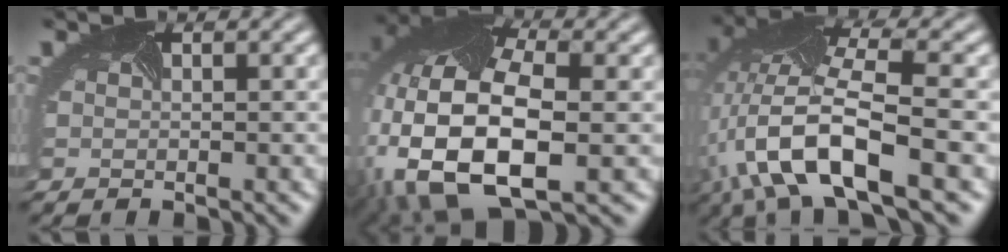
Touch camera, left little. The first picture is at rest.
{"total": 14.4, "force": [-3.2, 8.0, 11.6], "torque": [-0.253, -0.020, -0.046]}
{"total": 11.2, "force": [-4.7, 3.9, 9.4], "torque": [-0.201, -0.005, -0.085]}